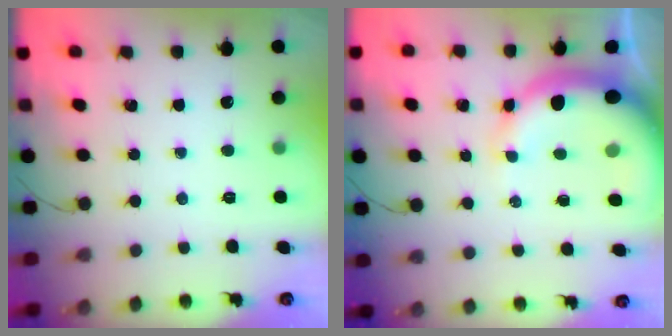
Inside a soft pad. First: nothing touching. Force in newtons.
{"total": 11.7, "press": 11.4, "slide": 2.5}